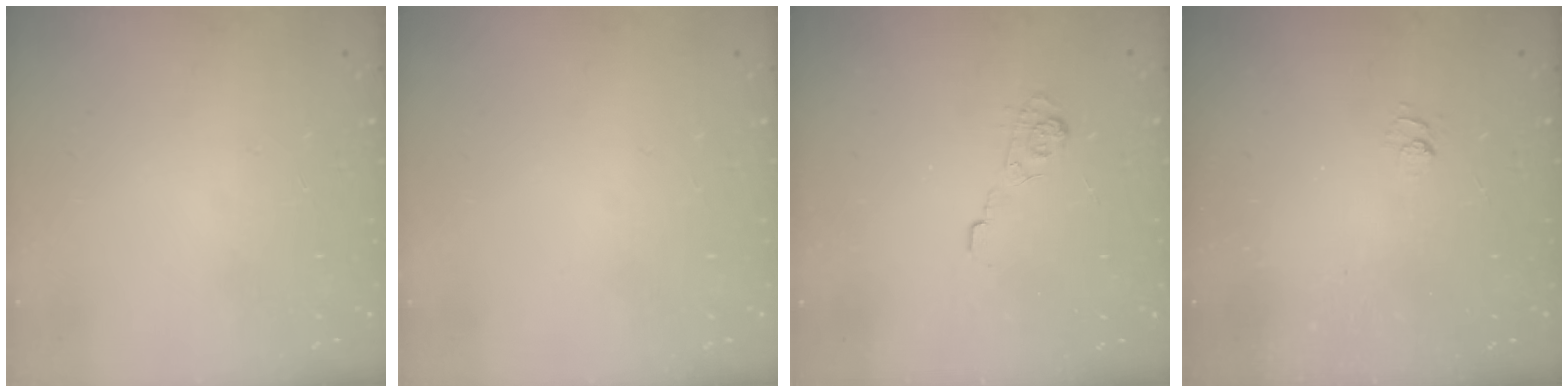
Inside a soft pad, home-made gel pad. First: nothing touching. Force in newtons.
{"total": 0.0}
{"total": 4.2, "press": 3.8, "slide": 1.6}
{"total": 2.5, "press": 2.0, "slide": 1.4}